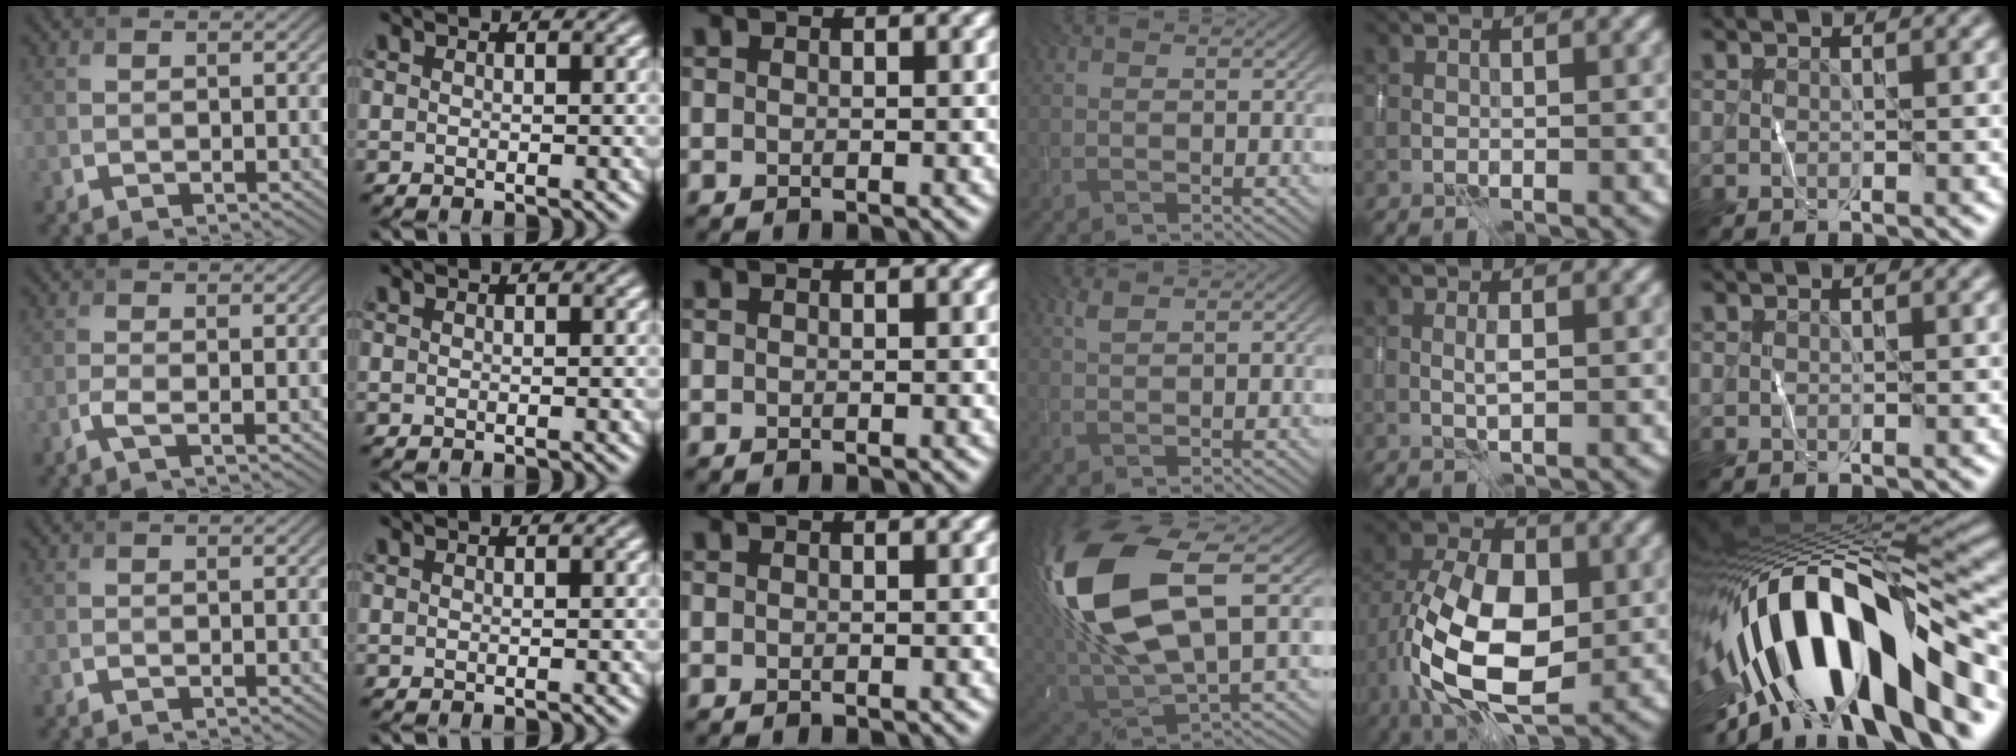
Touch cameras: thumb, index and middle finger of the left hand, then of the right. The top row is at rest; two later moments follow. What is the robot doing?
{"motion": "wipe", "object": "whiteboard"}